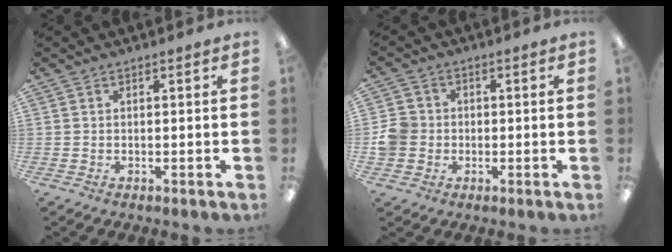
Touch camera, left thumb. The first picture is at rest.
{"total": 5.5, "force": [-0.5, 5.1, 2.0], "torque": [-0.041, 0.011, -0.008]}